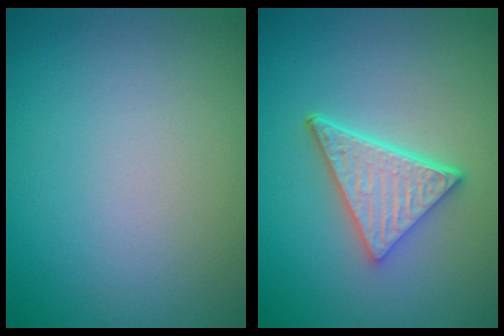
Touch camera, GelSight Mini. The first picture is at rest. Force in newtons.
{"total": 5.1, "press": 3.8, "slide": 3.5}